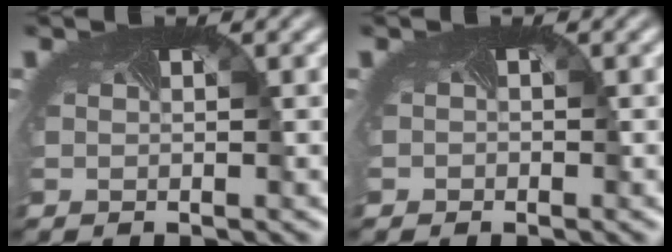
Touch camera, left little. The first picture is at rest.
{"total": 0.8, "force": [-0.2, 0.7, -0.1], "torque": [0.010, -0.004, -0.009]}